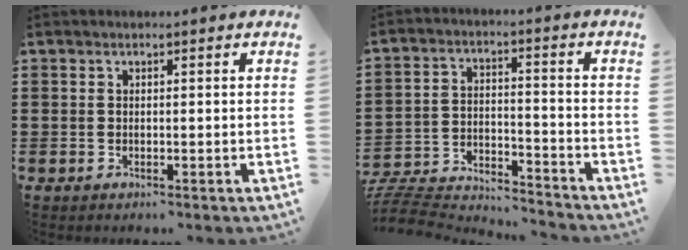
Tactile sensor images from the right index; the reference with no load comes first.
{"total": 6.1, "force": [-6.0, 0.6, 1.0], "torque": [-0.034, -0.005, -0.125]}